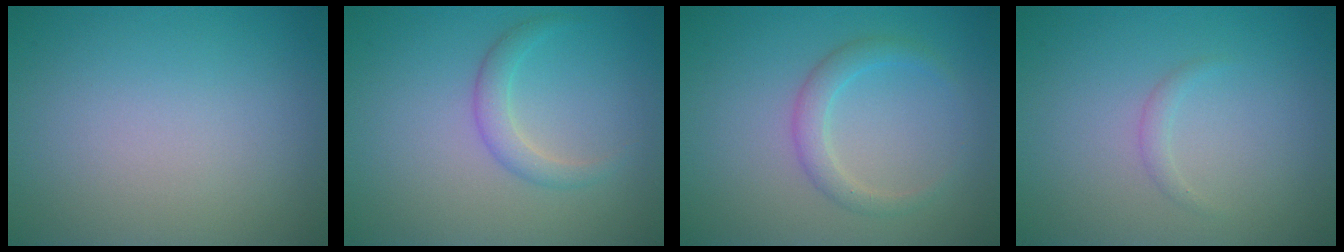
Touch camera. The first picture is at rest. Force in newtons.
{"total": 1.9, "press": 1.9, "slide": 0.2}
{"total": 2.2, "press": 2.2, "slide": 0.0}
{"total": 0.8, "press": 0.8, "slide": 0.0}